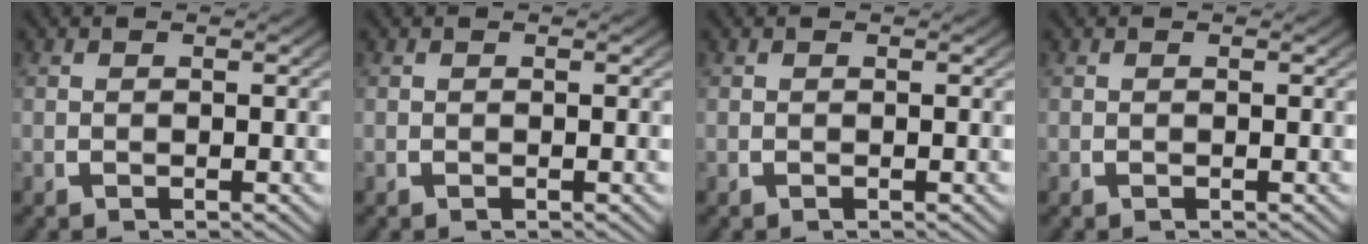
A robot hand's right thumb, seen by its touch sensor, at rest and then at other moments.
{"total": 0.0}
{"total": 0.0}
{"total": 0.0}